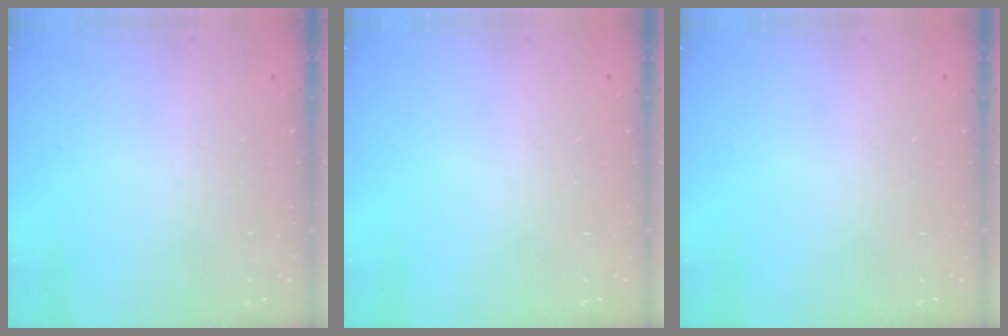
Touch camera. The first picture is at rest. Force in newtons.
{"total": 0.0}
{"total": 0.0}